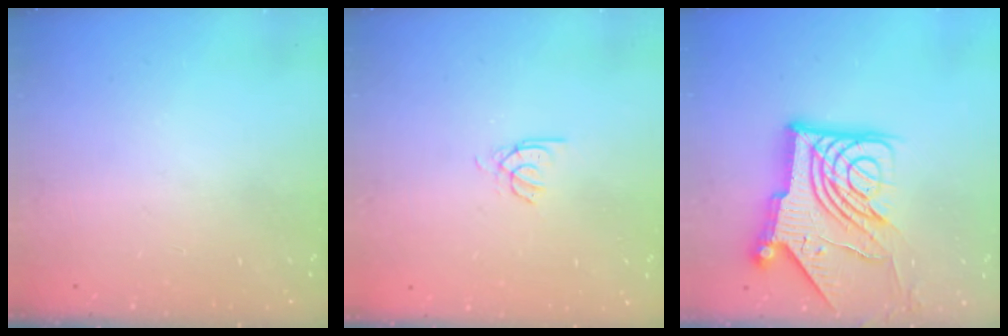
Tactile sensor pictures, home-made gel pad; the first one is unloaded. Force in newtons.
{"total": 2.4, "press": 2.4, "slide": 0.4}
{"total": 17.8, "press": 17.7, "slide": 1.9}